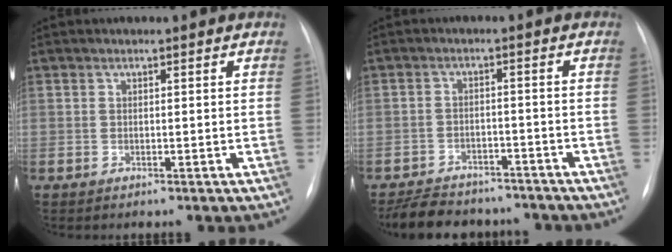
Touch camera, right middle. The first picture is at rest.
{"total": 11.8, "force": [-10.3, 4.4, 3.7], "torque": [-0.067, 0.006, -0.142]}